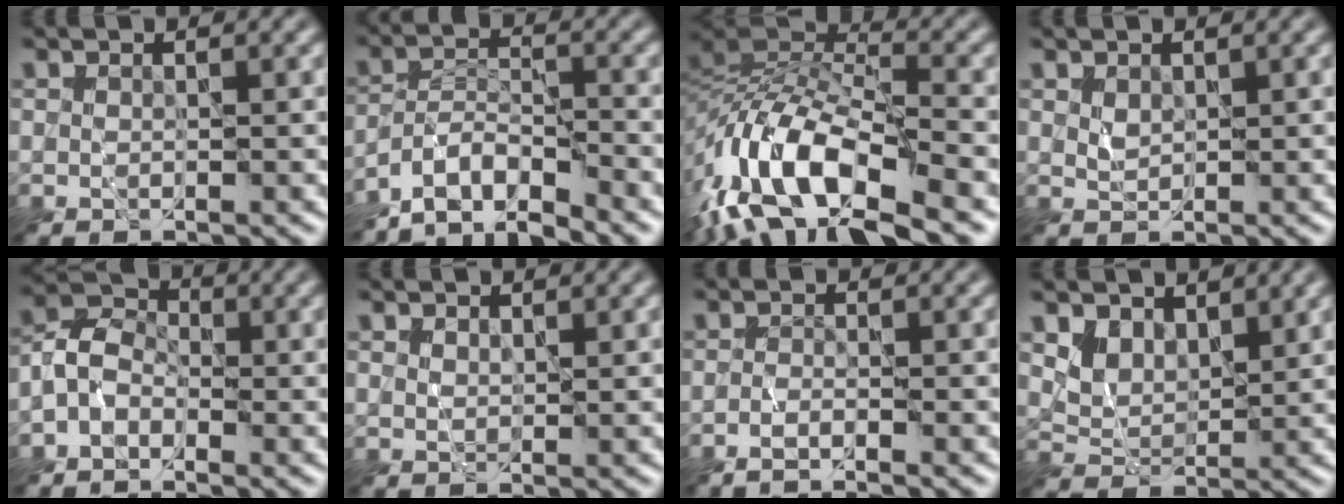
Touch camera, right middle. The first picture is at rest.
{"total": 5.2, "force": [-4.6, 1.2, 2.1], "torque": [-0.029, 0.001, -0.089]}
{"total": 13.8, "force": [-7.1, 6.0, 10.2], "torque": [-0.196, 0.011, -0.145]}
{"total": 1.0, "force": [0.6, 0.6, 0.7], "torque": [-0.016, -0.001, 0.015]}
{"total": 3.5, "force": [-1.5, 2.4, 2.0], "torque": [-0.040, 0.012, -0.041]}
{"total": 0.6, "force": [0.6, 0.1, 0.1], "torque": [-0.003, -0.002, 0.013]}
{"total": 1.5, "force": [-1.2, 0.1, 1.0], "torque": [-0.020, 0.001, -0.027]}
{"total": 3.0, "force": [2.2, 1.8, 1.1], "torque": [-0.037, -0.016, 0.047]}